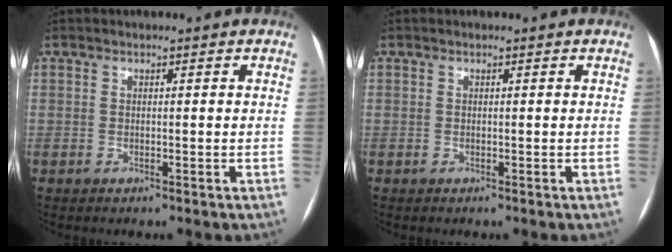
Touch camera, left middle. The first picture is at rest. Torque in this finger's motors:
{"motor_torque": [0.11, 0.12, 0.05, 0.01]}